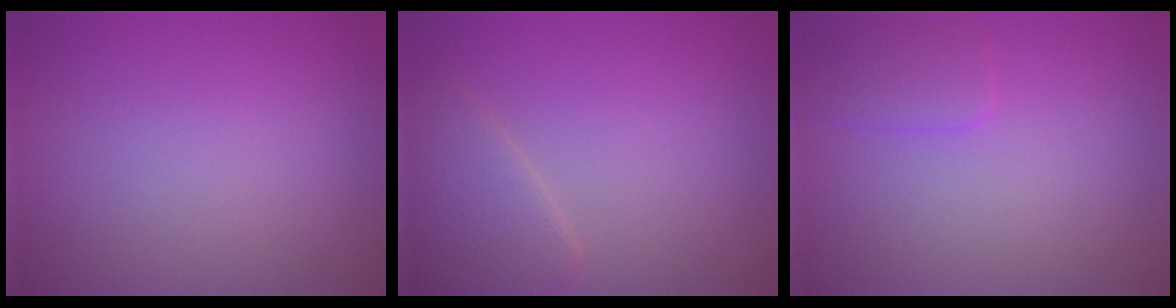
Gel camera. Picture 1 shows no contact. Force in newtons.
{"total": 3.3, "press": 3.3, "slide": 0.3}
{"total": 1.7, "press": 1.7, "slide": 0.3}